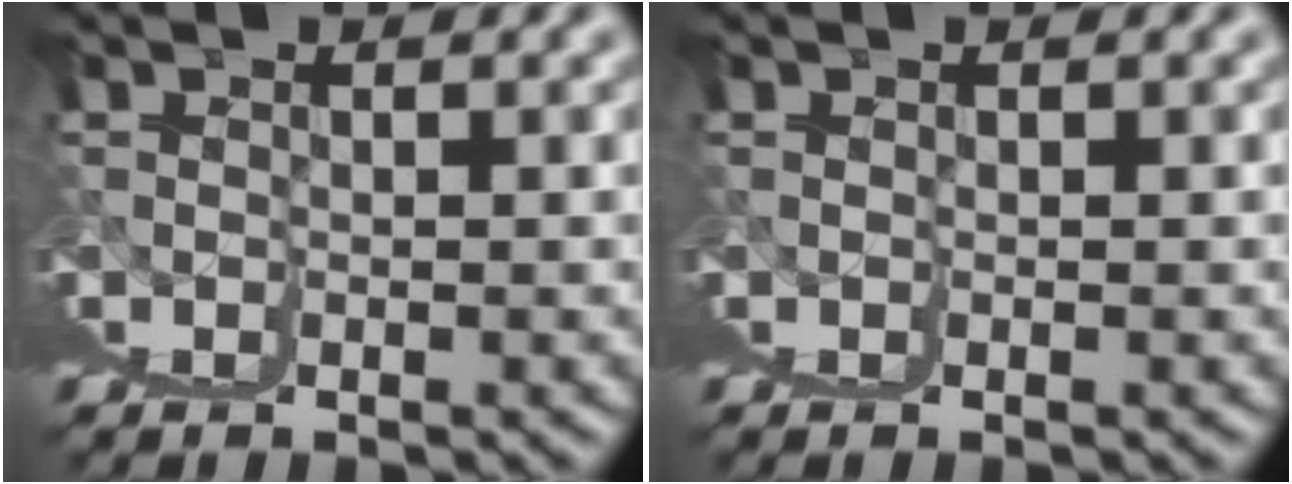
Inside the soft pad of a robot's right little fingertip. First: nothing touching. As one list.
[{"total": 0.0}]